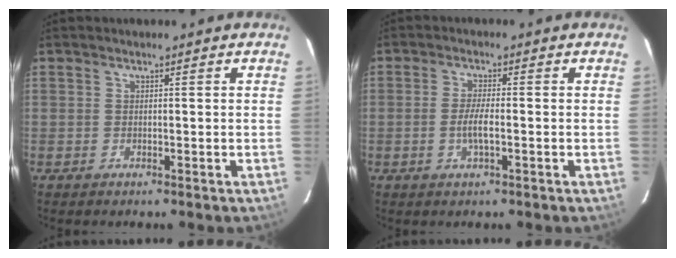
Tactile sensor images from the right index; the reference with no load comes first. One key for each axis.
{"total": 3.5, "fx": -0.9, "fy": 0.6, "fz": 3.3, "tx": -0.063, "ty": -0.005, "tz": -0.017}